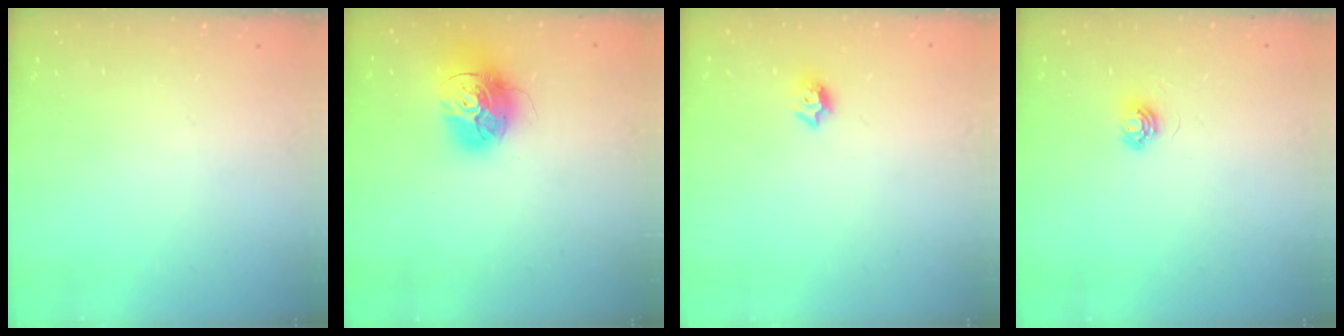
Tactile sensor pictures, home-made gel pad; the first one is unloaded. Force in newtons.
{"total": 17.1, "press": 17.0, "slide": 1.5}
{"total": 6.3, "press": 6.3, "slide": 0.2}
{"total": 5.0, "press": 4.9, "slide": 0.4}